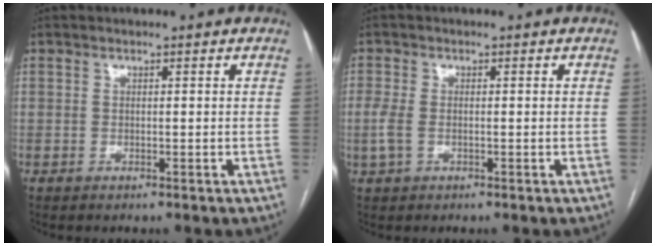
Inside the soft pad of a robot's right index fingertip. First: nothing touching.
{"total": 3.0, "force": [-0.7, 1.7, 2.4], "torque": [-0.069, 0.002, -0.014]}